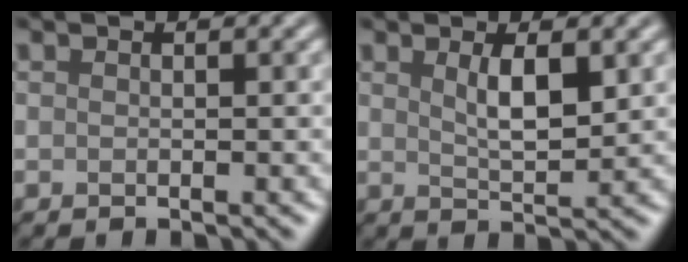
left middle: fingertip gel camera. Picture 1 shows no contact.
{"total": 3.1, "force": [1.2, 0.9, 2.7], "torque": [-0.049, -0.003, 0.023]}